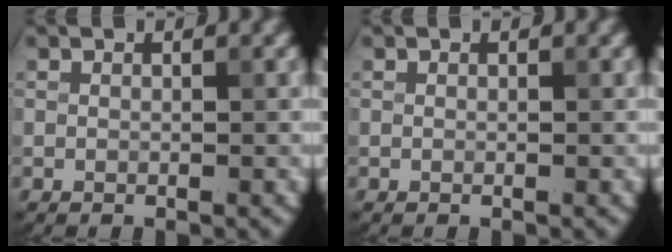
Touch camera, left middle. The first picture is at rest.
{"total": 0.0}